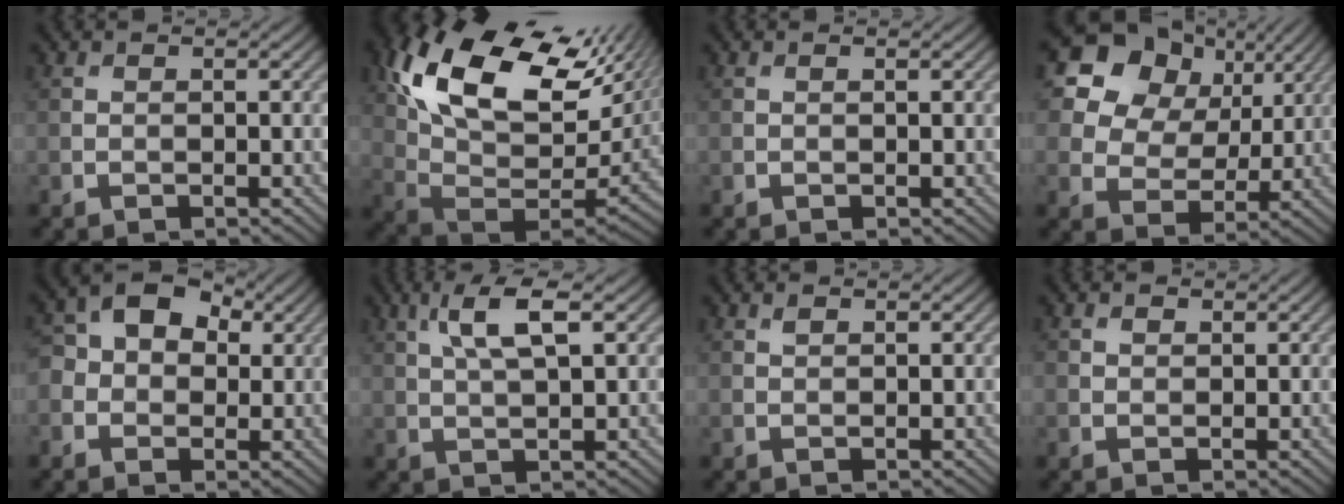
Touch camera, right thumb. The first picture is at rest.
{"total": 18.7, "force": [7.5, 10.2, 13.8], "torque": [-0.294, 0.005, 0.147]}
{"total": 0.0}
{"total": 14.1, "force": [7.0, 10.4, 6.5], "torque": [-0.188, 0.053, 0.143]}
{"total": 7.3, "force": [0.7, 6.1, 4.1], "torque": [-0.081, 0.015, -0.003]}
{"total": 5.6, "force": [2.2, 1.6, 4.9], "torque": [-0.108, 0.005, 0.042]}
{"total": 0.6, "force": [0.4, 0.3, 0.3], "torque": [-0.009, -0.001, 0.009]}
{"total": 0.9, "force": [0.5, 0.7, 0.3], "torque": [-0.007, -0.002, 0.008]}